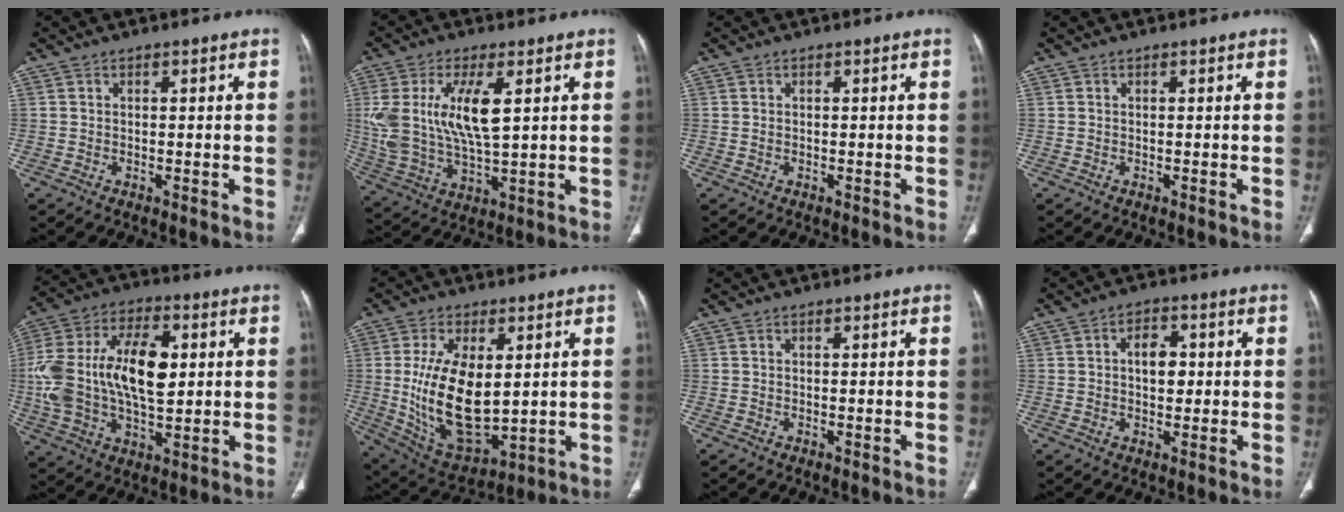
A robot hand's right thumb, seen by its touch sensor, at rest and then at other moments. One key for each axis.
{"total": 15.7, "fx": 3.8, "fy": 6.7, "fz": 13.6, "tx": -0.288, "ty": -0.015, "tz": 0.083}
{"total": 0.0}
{"total": 0.0}
{"total": 21.4, "fx": 2.1, "fy": 11.6, "fz": 17.8, "tx": -0.348, "ty": 0.012, "tz": 0.037}
{"total": 17.8, "fx": 1.3, "fy": 9.3, "fz": 15.2, "tx": -0.267, "ty": -0.020, "tz": 0.044}
{"total": 0.0}
{"total": 5.2, "fx": 0.7, "fy": 3.3, "fz": 4.0, "tx": -0.045, "ty": 0.003, "tz": 0.008}